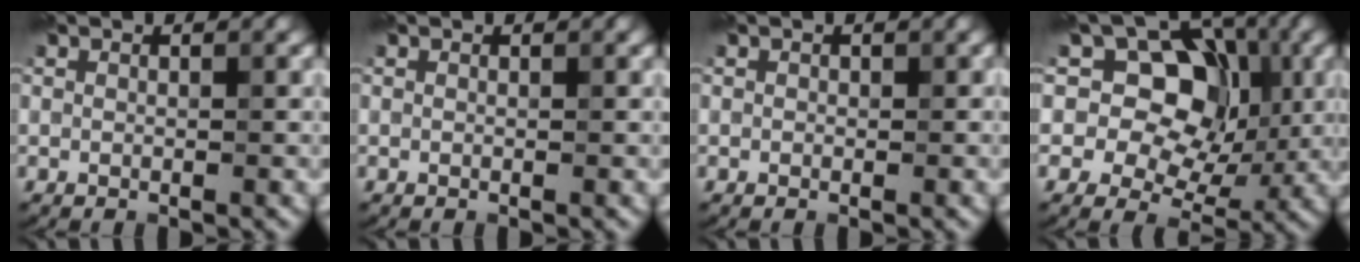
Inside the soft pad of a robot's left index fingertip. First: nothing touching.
{"total": 0.0}
{"total": 0.6, "force": [0.0, 0.5, 0.3], "torque": [0.000, 0.002, 0.000]}
{"total": 10.2, "force": [3.0, 7.7, 6.0], "torque": [-0.071, 0.035, 0.015]}